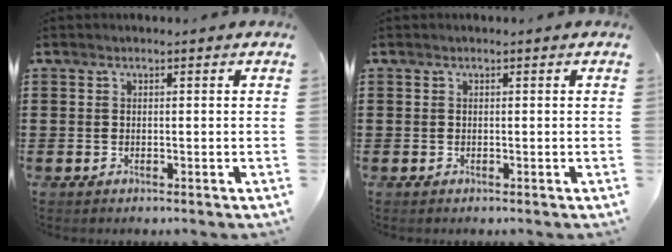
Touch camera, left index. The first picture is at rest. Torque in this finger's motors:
{"motor_torque": [0.01, -0.02, 0.08, 0.01]}